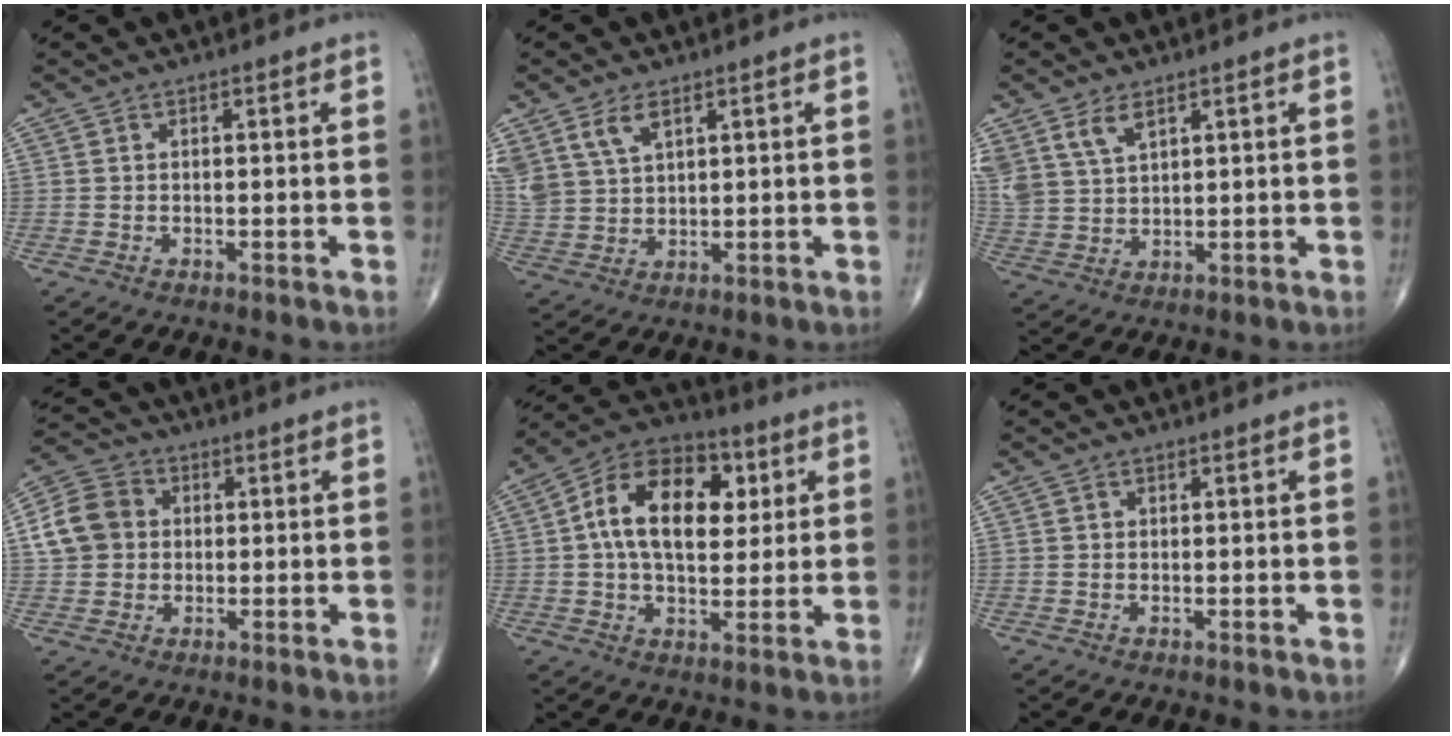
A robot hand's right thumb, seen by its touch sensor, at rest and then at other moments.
{"total": 8.3, "force": [4.7, 4.6, 5.0], "torque": [-0.099, -0.009, 0.104]}
{"total": 7.1, "force": [4.4, 3.8, 4.2], "torque": [-0.079, -0.010, 0.097]}
{"total": 9.1, "force": [1.0, 7.9, 4.5], "torque": [-0.073, 0.016, 0.008]}
{"total": 17.6, "force": [3.8, 10.8, 13.4], "torque": [-0.189, 0.011, 0.055]}
{"total": 0.6, "force": [0.1, 0.6, 0.2], "torque": [0.001, 0.001, 0.003]}